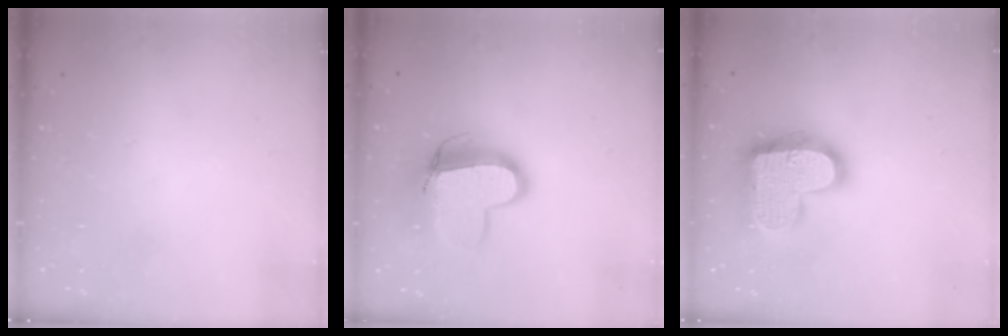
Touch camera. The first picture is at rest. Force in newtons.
{"total": 12.9, "press": 12.8, "slide": 1.4}
{"total": 18.9, "press": 18.9, "slide": 1.1}